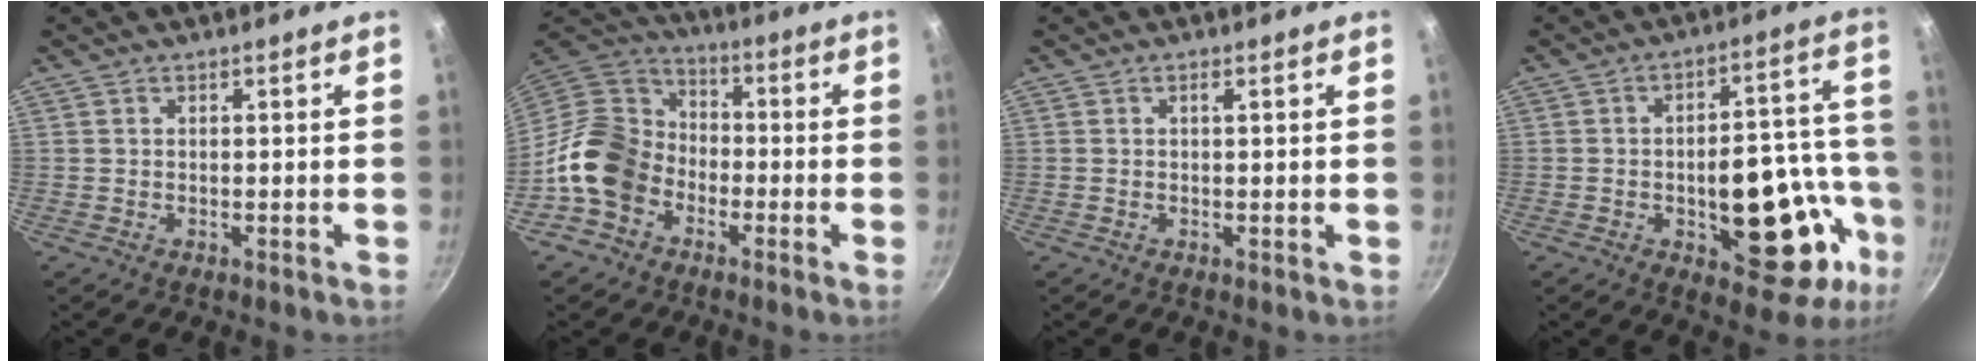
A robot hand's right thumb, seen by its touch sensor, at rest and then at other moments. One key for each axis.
{"total": 13.7, "fx": -5.1, "fy": 10.7, "fz": 6.9, "tx": -0.095, "ty": 0.050, "tz": -0.119}
{"total": 1.0, "fx": 0.2, "fy": 0.0, "fz": 0.9, "tx": -0.018, "ty": 0.000, "tz": 0.003}
{"total": 20.8, "fx": -6.4, "fy": 10.4, "fz": 16.8, "tx": -0.154, "ty": 0.043, "tz": -0.079}